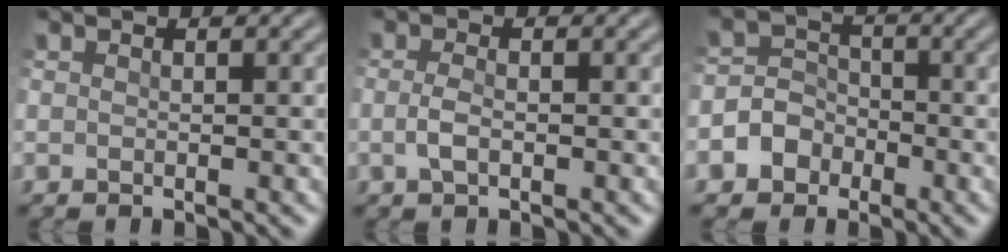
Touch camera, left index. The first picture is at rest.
{"total": 1.3, "force": [-0.1, 0.6, 1.2], "torque": [-0.029, 0.003, -0.006]}
{"total": 3.1, "force": [-1.3, 2.8, 0.6], "torque": [0.010, 0.013, -0.040]}